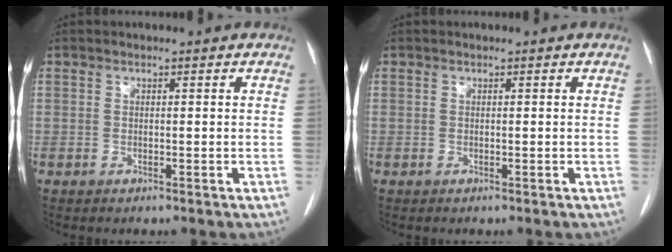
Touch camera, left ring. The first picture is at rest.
{"total": 0.0}